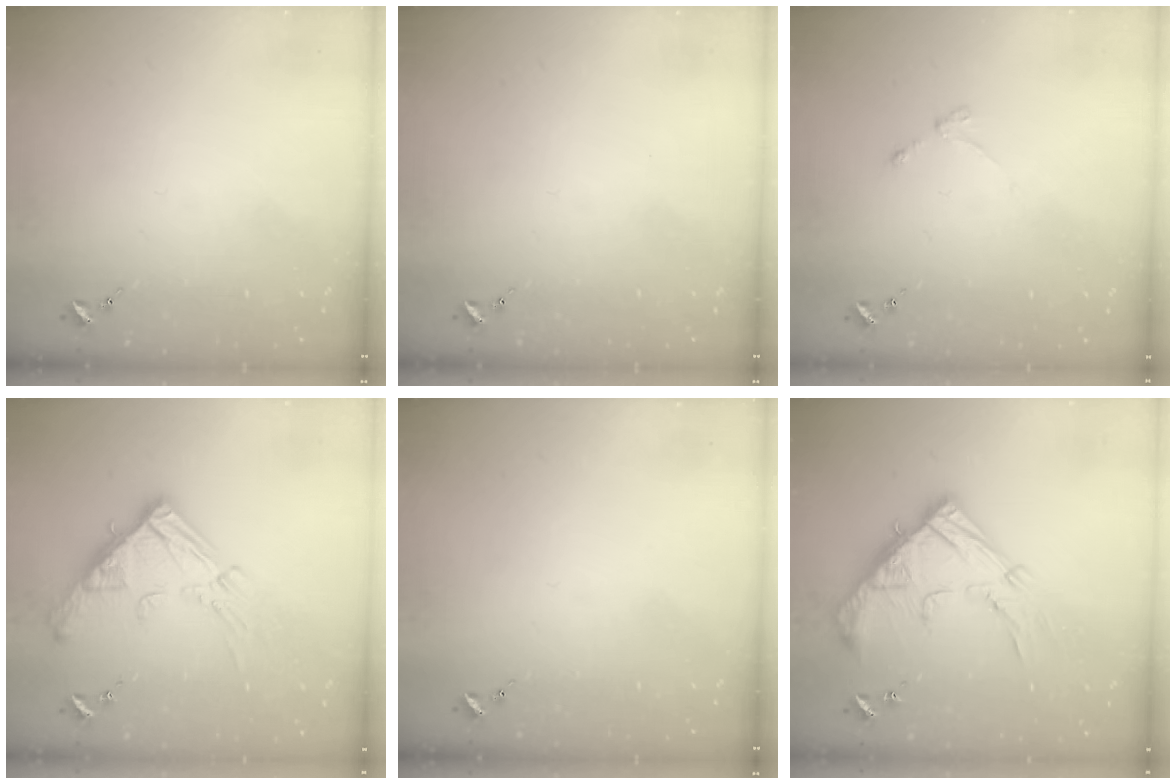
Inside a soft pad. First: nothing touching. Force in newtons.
{"total": 0.0}
{"total": 3.1, "press": 3.0, "slide": 0.4}
{"total": 16.4, "press": 16.4, "slide": 1.8}
{"total": 0.0}
{"total": 19.5, "press": 19.4, "slide": 1.8}